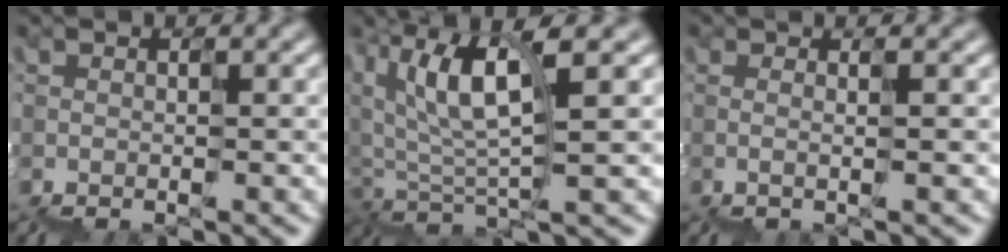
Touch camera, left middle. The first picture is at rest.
{"total": 5.4, "force": [2.8, 1.4, 4.4], "torque": [-0.079, 0.007, 0.053]}
{"total": 0.6, "force": [0.3, 0.1, 0.5], "torque": [-0.001, -0.007, 0.003]}